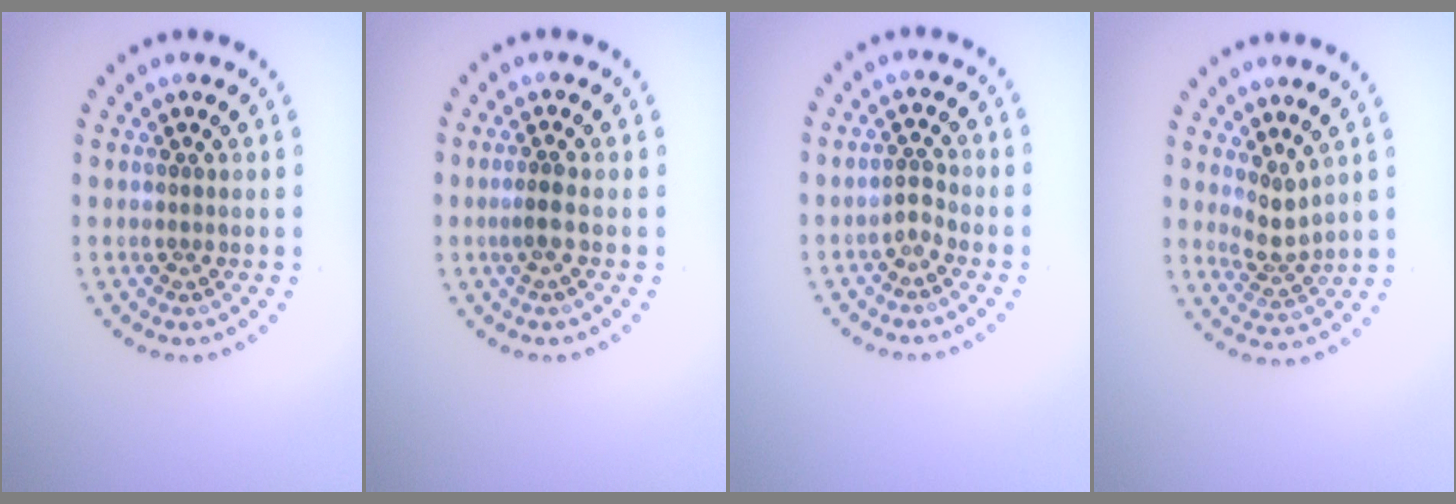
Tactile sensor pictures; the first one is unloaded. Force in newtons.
{"total": 1.3, "press": 1.0, "slide": 0.9}
{"total": 1.1, "press": 0.7, "slide": 0.7}
{"total": 2.2, "press": 1.6, "slide": 1.5}